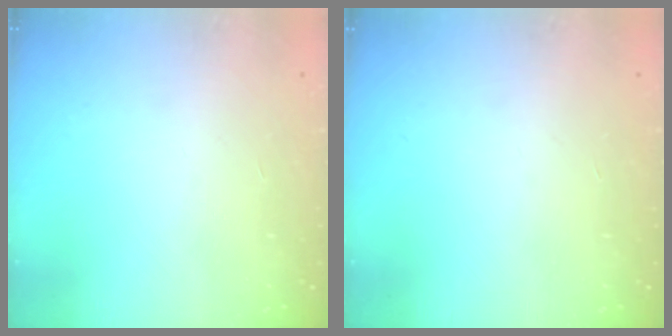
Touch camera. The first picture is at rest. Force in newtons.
{"total": 0.0}